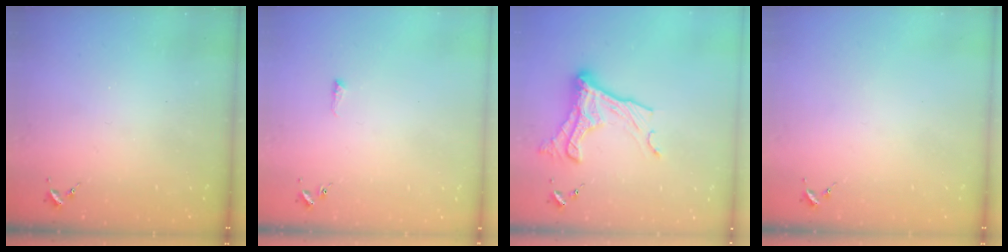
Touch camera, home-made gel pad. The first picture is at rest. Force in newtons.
{"total": 6.1, "press": 6.1, "slide": 0.8}
{"total": 16.7, "press": 16.6, "slide": 1.1}
{"total": 0.0}